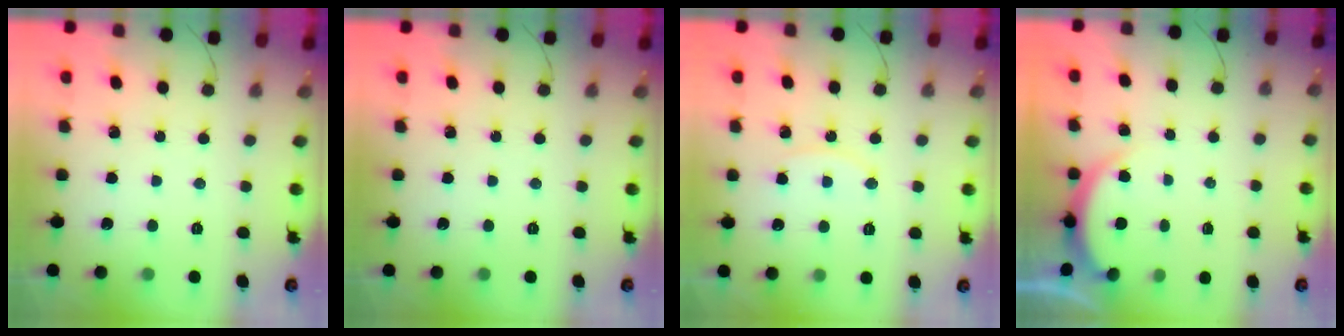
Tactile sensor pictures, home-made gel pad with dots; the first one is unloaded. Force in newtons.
{"total": 0.0}
{"total": 7.8, "press": 7.8, "slide": 0.4}
{"total": 2.5, "press": 2.5, "slide": 0.5}